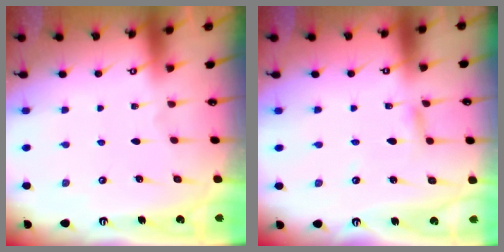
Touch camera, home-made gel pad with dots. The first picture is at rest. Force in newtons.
{"total": 3.0, "press": 3.0, "slide": 0.2}